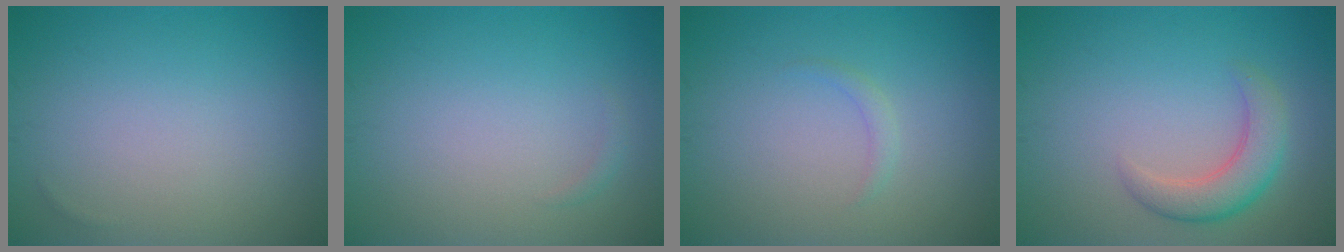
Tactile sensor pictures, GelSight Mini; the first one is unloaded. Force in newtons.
{"total": 0.5, "press": 0.5, "slide": 0.0}
{"total": 0.8, "press": 0.8, "slide": 0.0}
{"total": 3.6, "press": 3.6, "slide": 0.3}